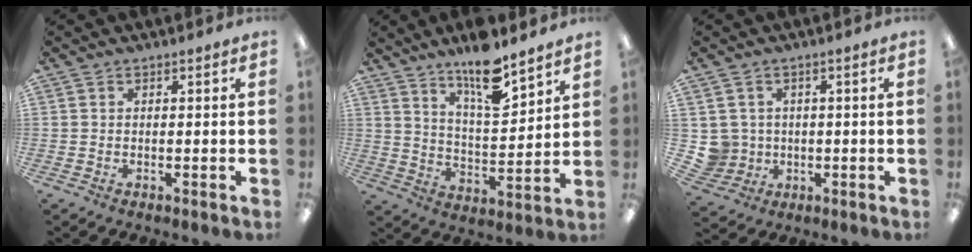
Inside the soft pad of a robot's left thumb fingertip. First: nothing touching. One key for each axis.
{"total": 13.2, "fx": 10.3, "fy": 3.5, "fz": 7.3, "tx": -0.114, "ty": -0.068, "tz": 0.176}
{"total": 5.1, "fx": 0.7, "fy": 5.0, "fz": 0.5, "tx": -0.027, "ty": 0.003, "tz": 0.018}